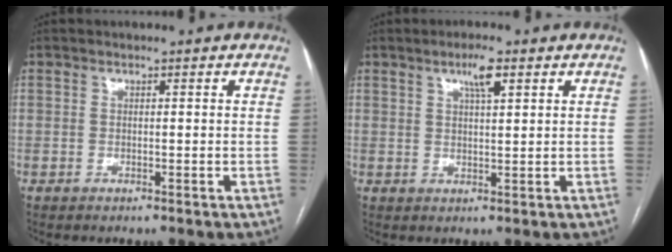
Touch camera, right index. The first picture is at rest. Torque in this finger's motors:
{"motor_torque": [0.52, 0.42, 0.08, 0.05]}